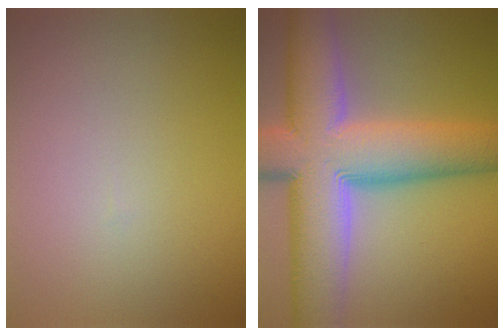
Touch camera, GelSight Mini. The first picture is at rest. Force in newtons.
{"total": 14.2, "press": 14.2, "slide": 0.9}